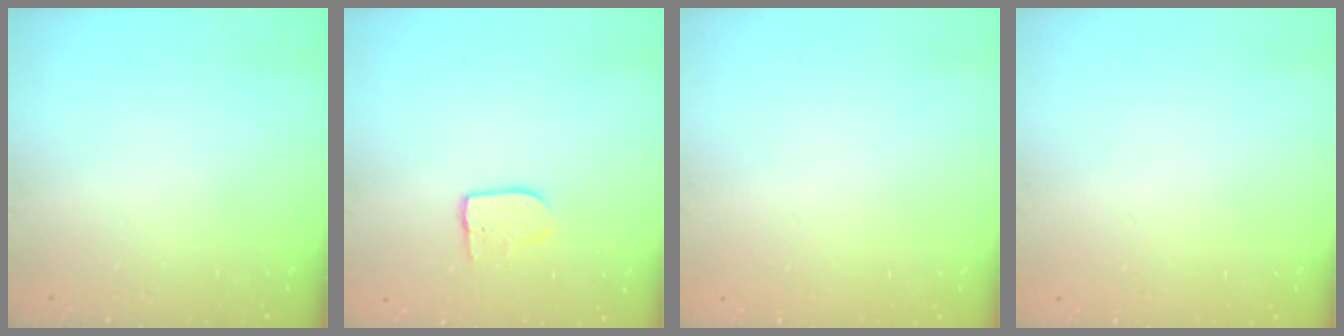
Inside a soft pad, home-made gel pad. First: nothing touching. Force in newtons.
{"total": 6.7, "press": 6.7, "slide": 0.2}
{"total": 0.0}
{"total": 0.0}